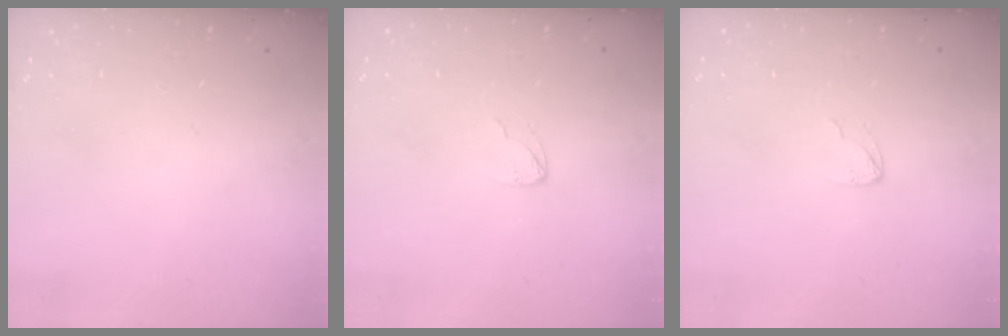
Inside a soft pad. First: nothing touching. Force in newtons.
{"total": 3.0, "press": 2.9, "slide": 0.3}
{"total": 3.0, "press": 2.9, "slide": 0.3}